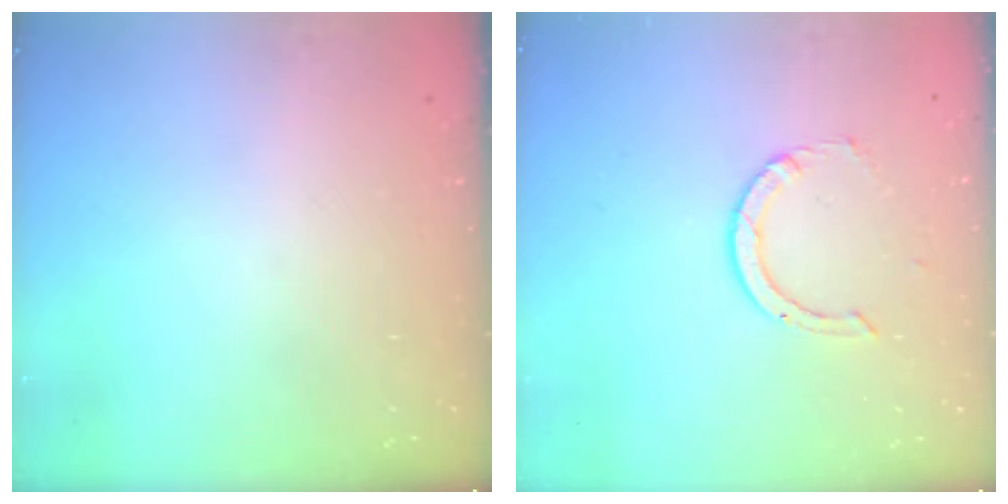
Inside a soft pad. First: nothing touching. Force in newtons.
{"total": 1.7, "press": 1.7, "slide": 0.1}